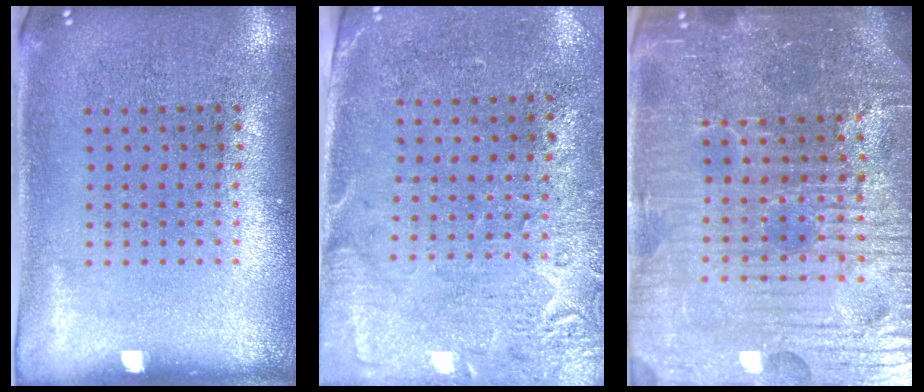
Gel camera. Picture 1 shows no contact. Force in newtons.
{"total": 2.7, "press": 2.3, "slide": 1.4}
{"total": 6.3, "press": 5.8, "slide": 2.3}